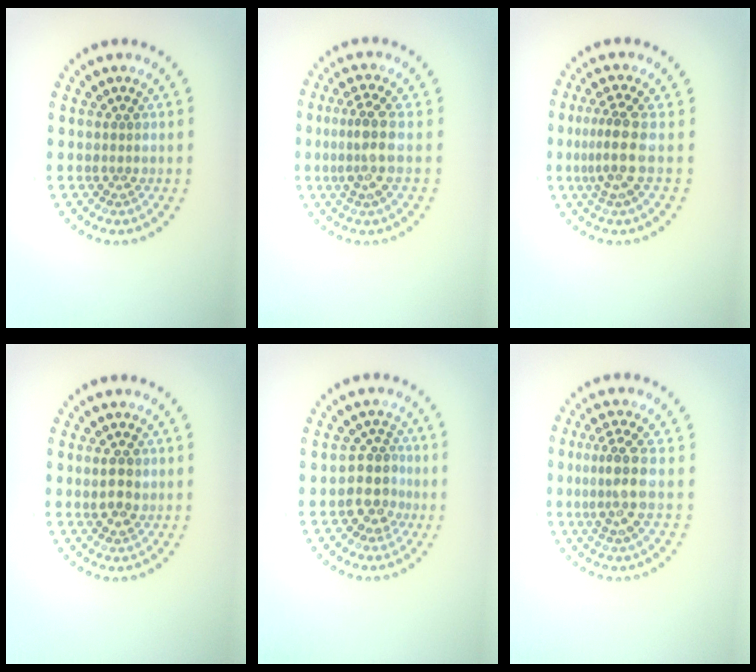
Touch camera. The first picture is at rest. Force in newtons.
{"total": 3.1, "press": 2.5, "slide": 1.9}
{"total": 3.2, "press": 2.4, "slide": 2.2}
{"total": 2.1, "press": 2.1, "slide": 0.2}
{"total": 3.1, "press": 2.6, "slide": 1.7}
{"total": 3.1, "press": 2.4, "slide": 2.0}